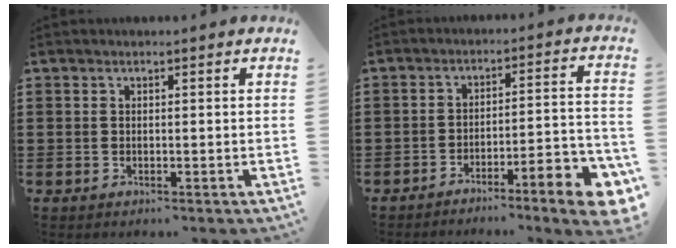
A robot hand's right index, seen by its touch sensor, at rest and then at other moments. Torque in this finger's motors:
{"motor_torque": [1.43, 0.05, 0.82, 0.13]}